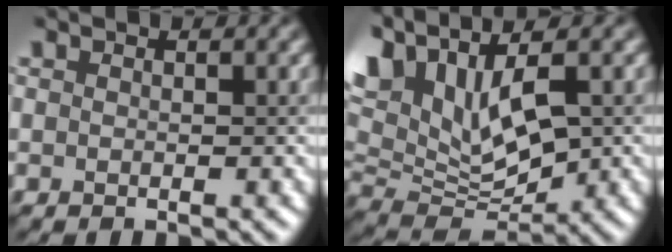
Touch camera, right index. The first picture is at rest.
{"total": 10.8, "force": [4.0, 5.7, 8.3], "torque": [-0.189, 0.016, 0.071]}